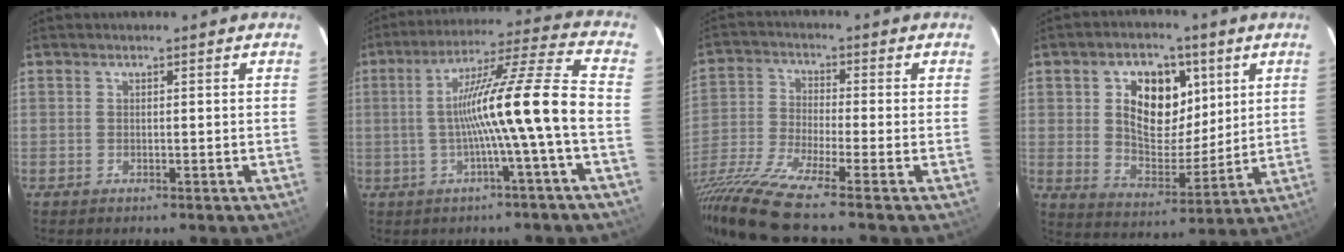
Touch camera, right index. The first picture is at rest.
{"total": 14.4, "force": [-2.8, -2.1, 14.0], "torque": [-0.234, 0.014, -0.047]}
{"total": 13.9, "force": [-11.5, -1.3, 7.8], "torque": [-0.162, -0.048, -0.223]}
{"total": 13.8, "force": [4.6, 8.6, 9.8], "torque": [-0.168, 0.010, 0.083]}